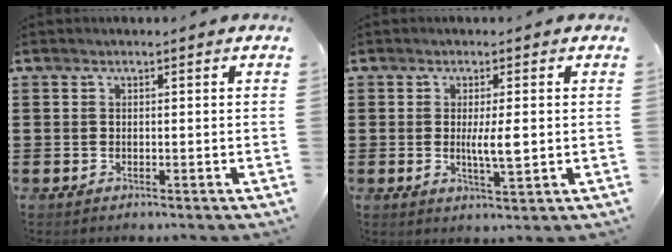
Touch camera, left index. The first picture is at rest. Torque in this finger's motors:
{"motor_torque": [1.03, 0.19, 0.17, 0.09]}